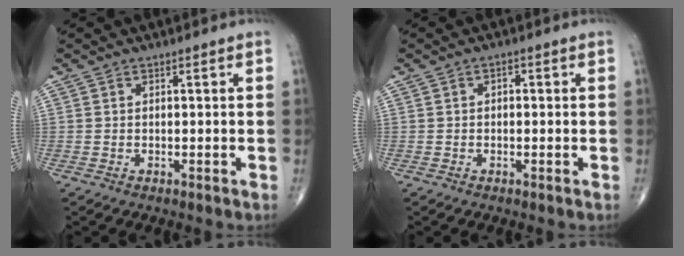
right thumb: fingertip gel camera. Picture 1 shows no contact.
{"total": 1.1, "force": [0.0, 0.7, 0.8], "torque": [-0.003, 0.003, -0.005]}